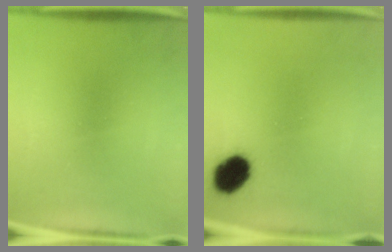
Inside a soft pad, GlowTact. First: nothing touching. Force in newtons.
{"total": 8.4}